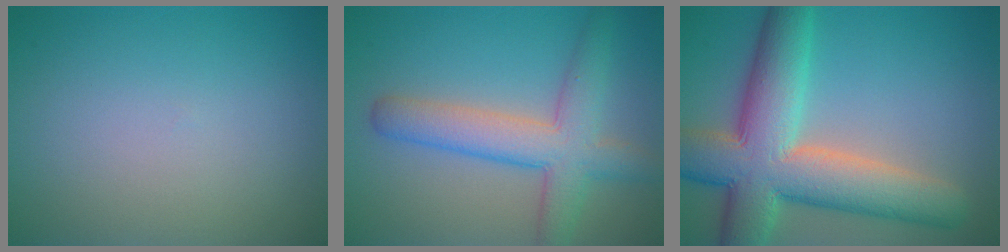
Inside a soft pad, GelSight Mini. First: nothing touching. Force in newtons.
{"total": 5.9, "press": 5.9, "slide": 0.1}
{"total": 11.4, "press": 11.3, "slide": 0.8}